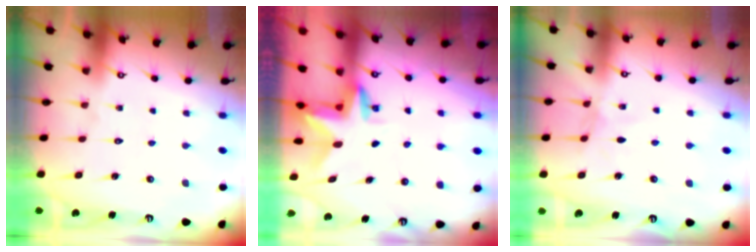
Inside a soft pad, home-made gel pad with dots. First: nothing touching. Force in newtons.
{"total": 2.8, "press": 2.8, "slide": 0.2}
{"total": 3.0, "press": 2.9, "slide": 0.4}